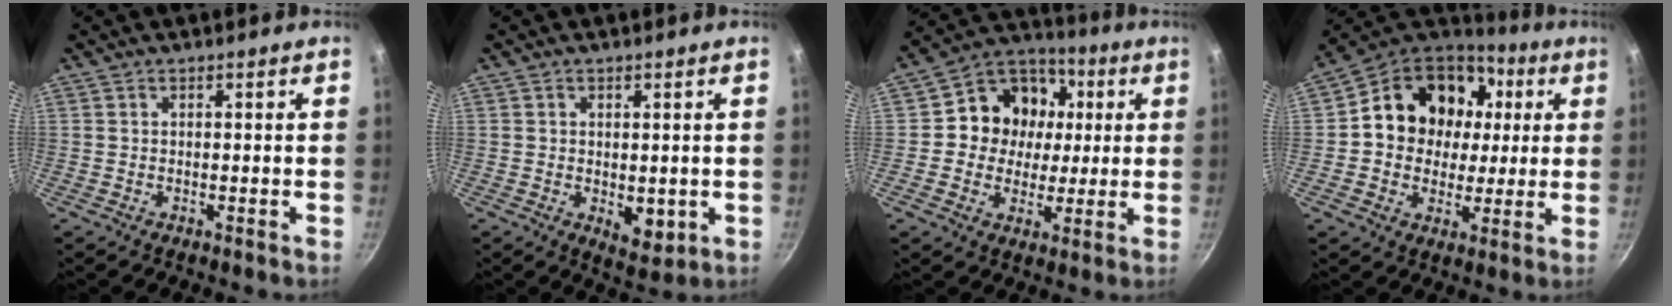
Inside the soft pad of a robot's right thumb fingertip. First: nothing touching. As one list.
[{"total": 5.0, "force": [-0.5, 3.1, 3.8], "torque": [-0.046, -0.012, 0.000]}, {"total": 14.2, "force": [1.9, 12.6, 6.3], "torque": [-0.072, 0.018, 0.014]}, {"total": 18.9, "force": [3.8, 15.7, 9.7], "torque": [-0.141, 0.023, 0.055]}]